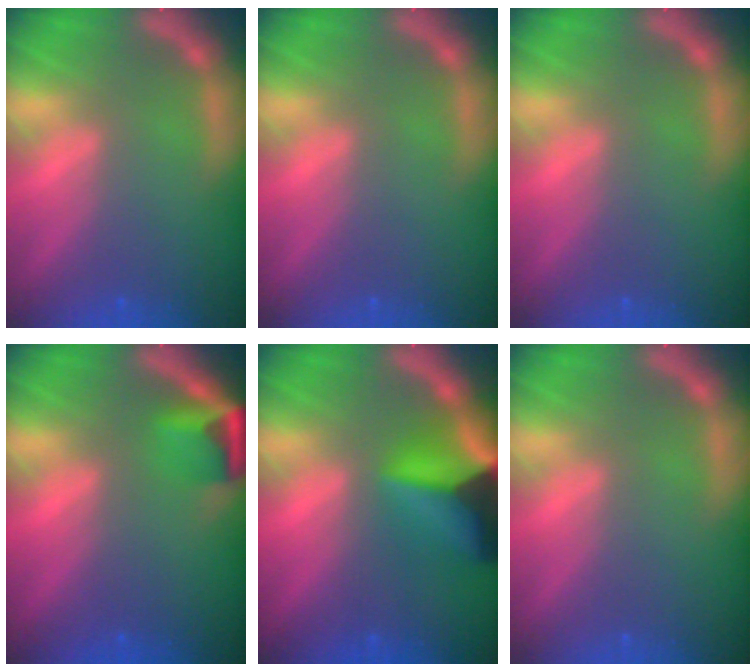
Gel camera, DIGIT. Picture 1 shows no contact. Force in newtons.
{"total": 0.0}
{"total": 0.0}
{"total": 3.4}
{"total": 9.9}
{"total": 0.0}